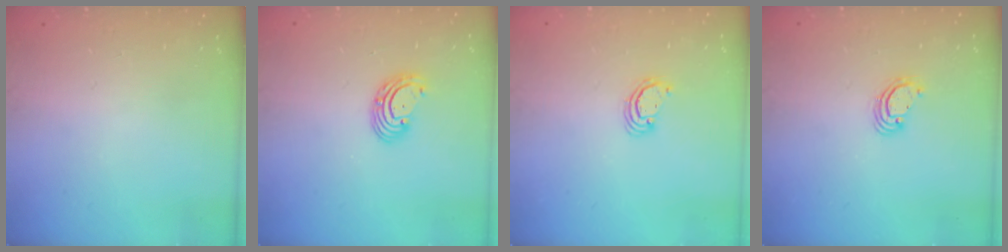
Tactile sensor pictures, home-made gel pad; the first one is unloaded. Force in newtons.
{"total": 3.5, "press": 3.5, "slide": 0.2}
{"total": 2.3, "press": 2.3, "slide": 0.2}
{"total": 3.6, "press": 3.6, "slide": 0.3}